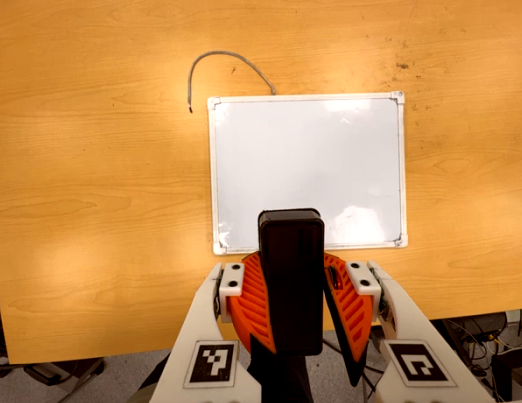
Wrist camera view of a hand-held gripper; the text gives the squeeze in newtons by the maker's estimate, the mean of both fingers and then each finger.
{"total": 10.8, "left": 10.7, "right": 10.9}